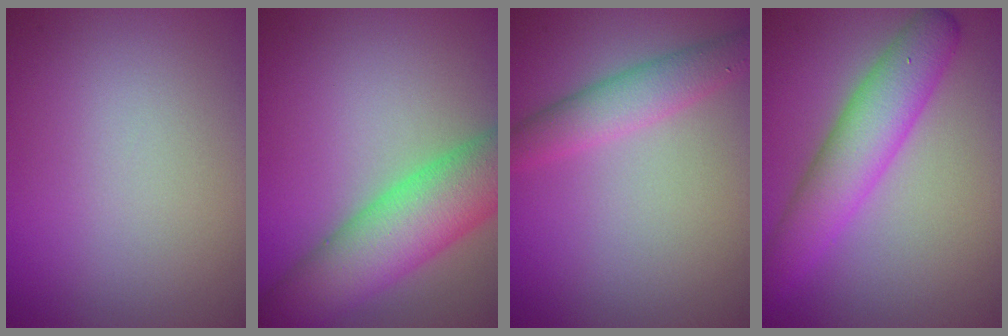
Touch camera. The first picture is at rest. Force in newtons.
{"total": 8.7, "press": 8.7, "slide": 0.6}
{"total": 3.0, "press": 3.0, "slide": 0.1}
{"total": 5.3, "press": 5.3, "slide": 0.0}